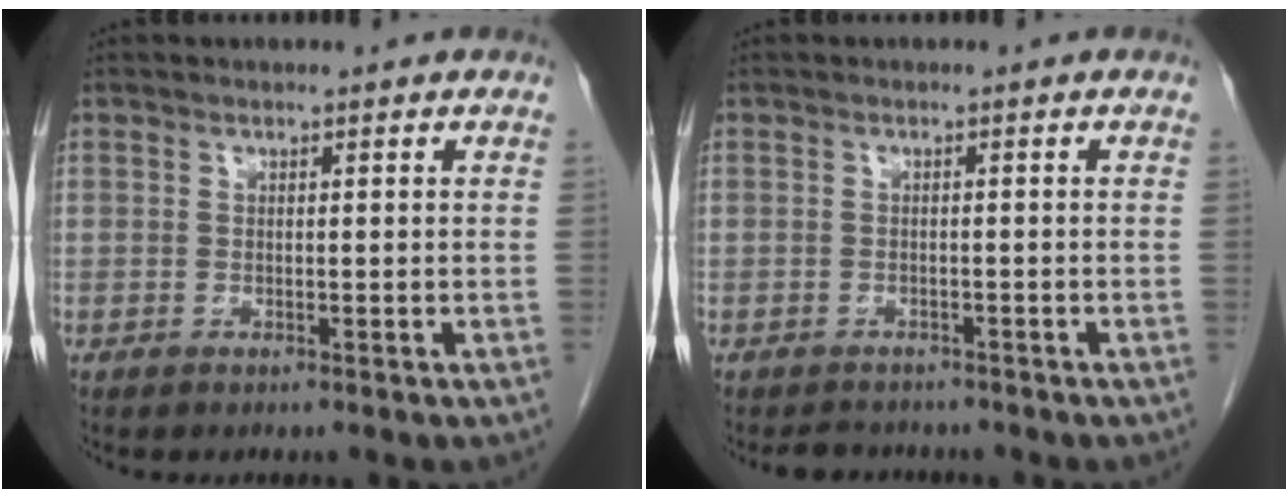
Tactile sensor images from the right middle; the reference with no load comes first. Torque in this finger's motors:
{"motor_torque": [0.01, 0.01, 0.00, 0.00]}